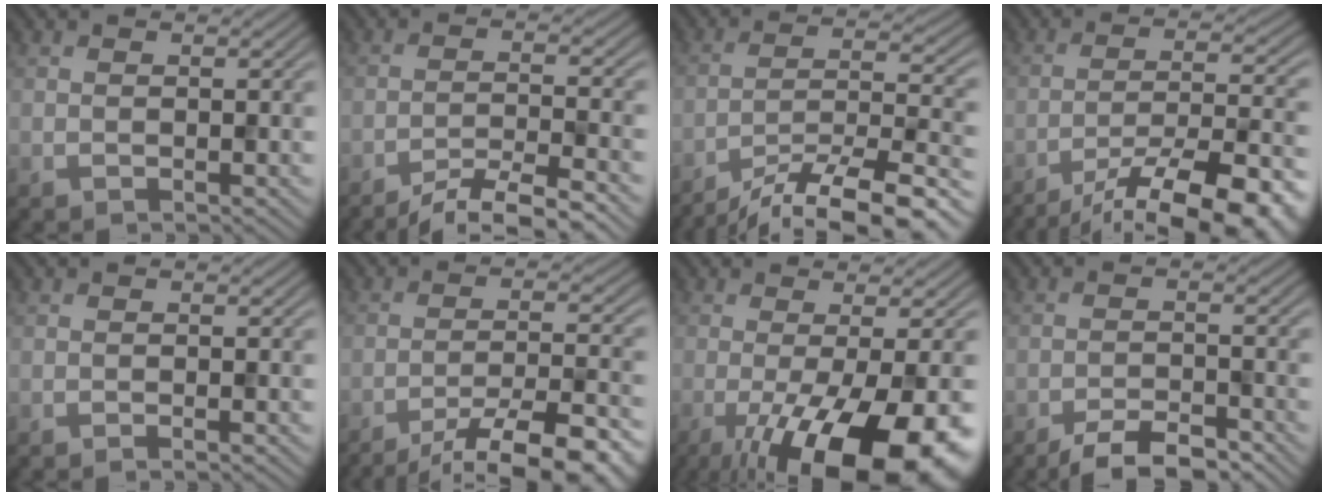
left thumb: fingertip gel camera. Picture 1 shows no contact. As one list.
[{"total": 6.6, "force": [-5.2, 0.9, 4.0], "torque": [-0.068, 0.010, -0.092]}, {"total": 14.8, "force": [-12.2, 3.2, 7.8], "torque": [-0.130, -0.014, -0.180]}, {"total": 17.3, "force": [-13.4, 4.0, 10.2], "torque": [-0.131, -0.008, -0.187]}, {"total": 0.6, "force": [-0.3, 0.0, 0.5], "torque": [-0.008, -0.001, -0.008]}, {"total": 12.3, "force": [-9.3, 2.4, 7.6], "torque": [-0.123, -0.007, -0.131]}, {"total": 16.0, "force": [-6.3, 4.7, 13.9], "torque": [-0.197, -0.018, -0.091]}, {"total": 5.0, "force": [-4.0, 1.2, 2.8], "torque": [-0.044, 0.002, -0.069]}]